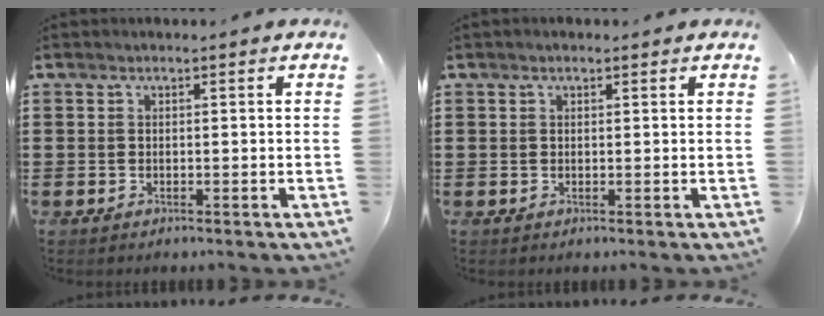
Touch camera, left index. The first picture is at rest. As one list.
[{"total": 0.5, "force": [0.4, 0.2, 0.3], "torque": [-0.006, 0.003, 0.008]}]